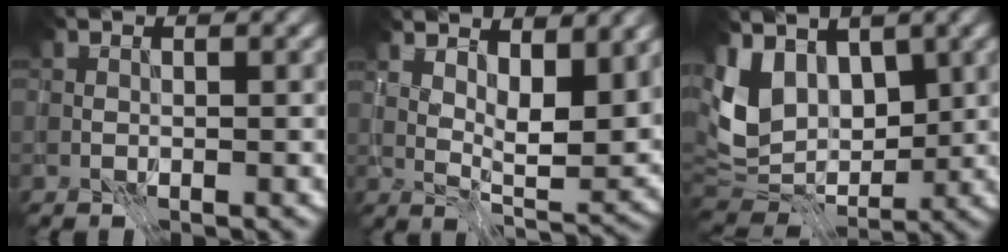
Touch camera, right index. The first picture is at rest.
{"total": 9.0, "force": [4.3, 3.2, 7.2], "torque": [-0.107, 0.001, 0.078]}
{"total": 8.4, "force": [3.0, 5.8, 5.2], "torque": [-0.113, -0.004, 0.061]}